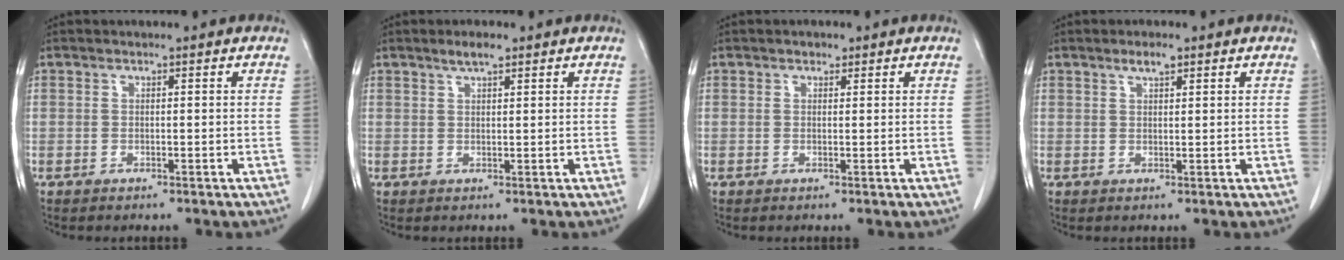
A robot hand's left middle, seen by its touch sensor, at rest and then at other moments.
{"total": 2.2, "force": [1.6, 0.4, 1.5], "torque": [-0.031, 0.003, 0.029]}
{"total": 0.8, "force": [0.5, 0.5, 0.3], "torque": [-0.006, -0.003, 0.006]}
{"total": 2.2, "force": [1.5, 0.5, 1.6], "torque": [-0.033, 0.002, 0.027]}